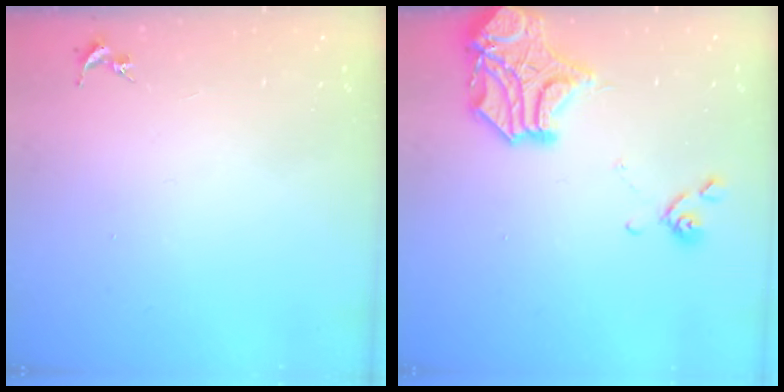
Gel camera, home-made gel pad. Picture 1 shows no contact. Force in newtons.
{"total": 15.9, "press": 15.6, "slide": 2.9}